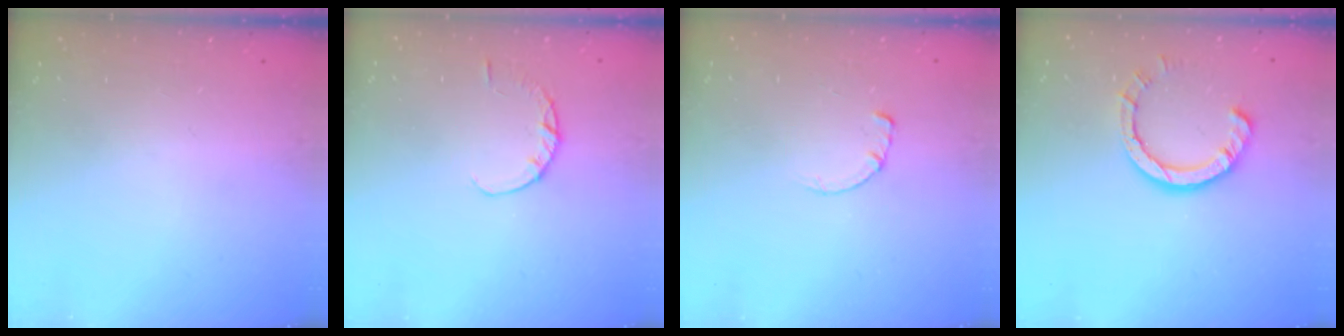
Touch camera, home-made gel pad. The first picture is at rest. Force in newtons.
{"total": 2.9, "press": 2.8, "slide": 0.4}
{"total": 0.7, "press": 0.6, "slide": 0.2}
{"total": 7.5, "press": 7.4, "slide": 0.9}